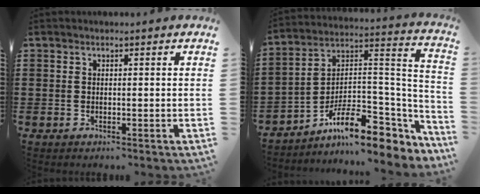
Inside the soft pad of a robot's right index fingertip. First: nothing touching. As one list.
[{"total": 11.7, "force": [-7.5, 4.6, 7.7], "torque": [-0.130, 0.014, -0.134]}]